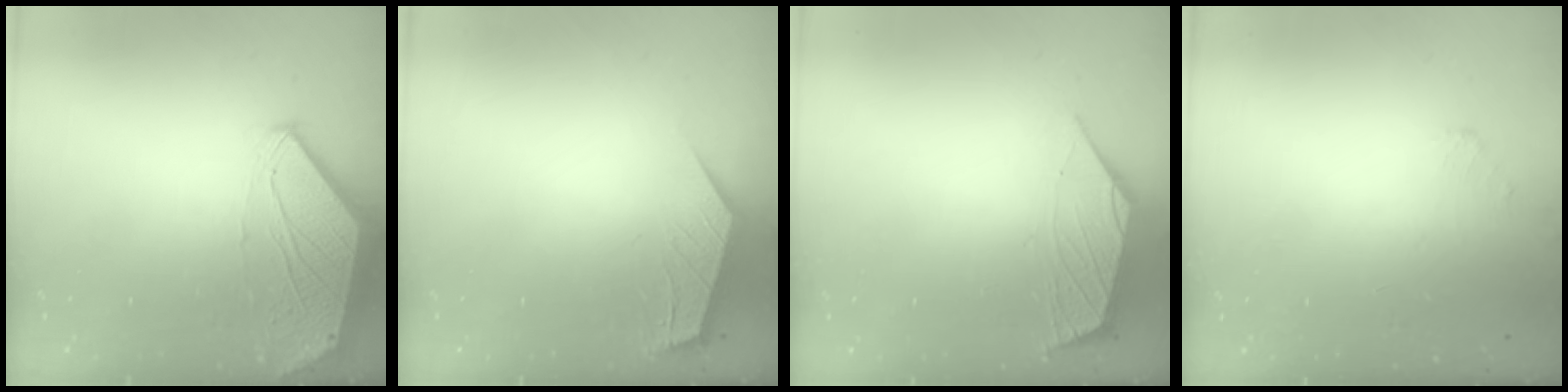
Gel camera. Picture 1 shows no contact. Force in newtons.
{"total": 2.2, "press": 2.2, "slide": 0.3}
{"total": 2.8, "press": 2.7, "slide": 0.6}
{"total": 1.0, "press": 0.9, "slide": 0.4}